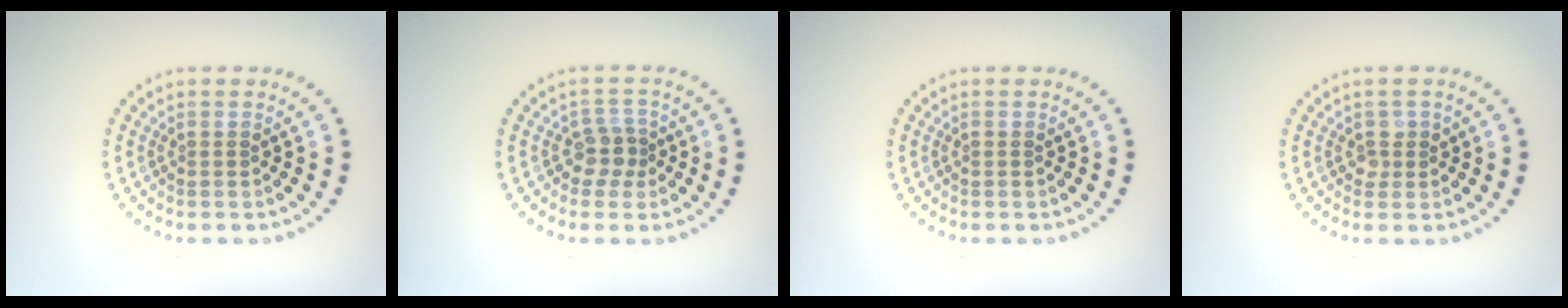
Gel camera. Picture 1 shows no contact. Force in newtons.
{"total": 2.2, "press": 1.7, "slide": 1.3}
{"total": 0.0}
{"total": 1.2, "press": 1.1, "slide": 0.4}